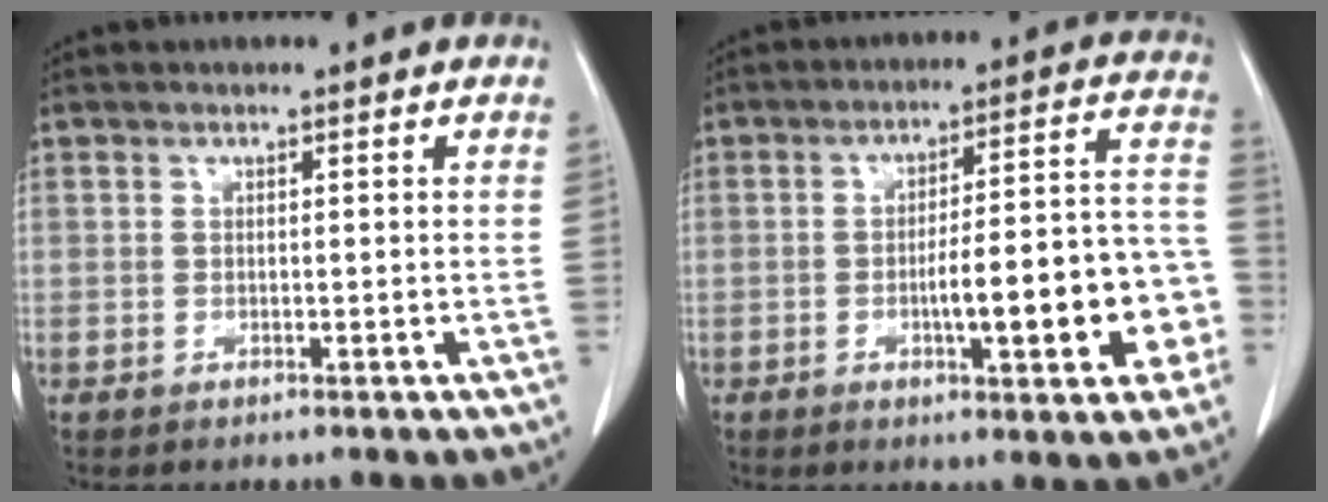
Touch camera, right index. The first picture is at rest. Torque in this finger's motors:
{"motor_torque": [1.32, -0.81, 0.52, 0.11]}